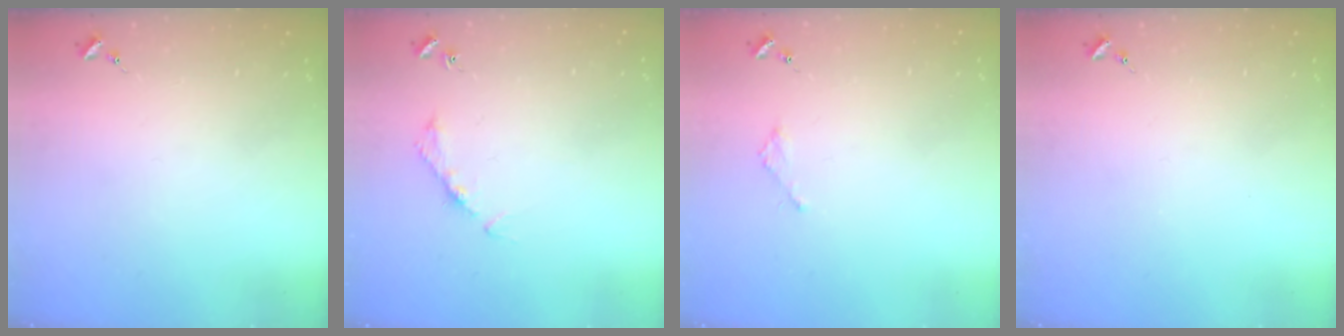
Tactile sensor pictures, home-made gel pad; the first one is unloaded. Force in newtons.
{"total": 4.1, "press": 4.1, "slide": 0.3}
{"total": 2.1, "press": 2.1, "slide": 0.2}
{"total": 0.0}